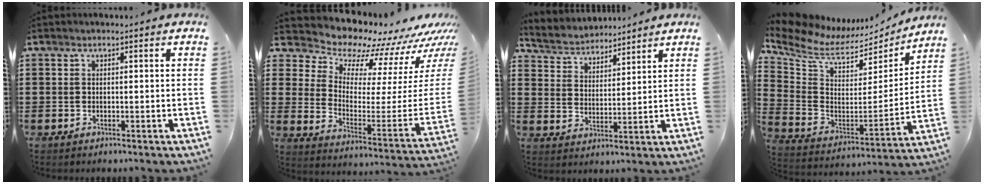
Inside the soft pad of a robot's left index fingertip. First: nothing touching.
{"total": 8.1, "force": [7.6, 2.7, 1.0], "torque": [-0.031, -0.099, 0.120]}
{"total": 3.9, "force": [3.7, 1.2, -0.4], "torque": [-0.014, -0.018, 0.063]}
{"total": 7.9, "force": [6.4, 3.3, 3.3], "torque": [-0.102, -0.047, 0.110]}